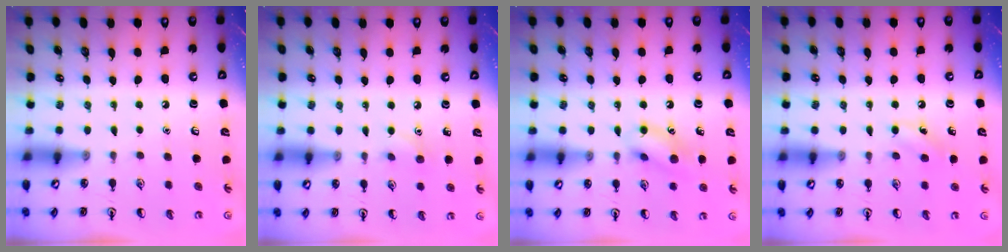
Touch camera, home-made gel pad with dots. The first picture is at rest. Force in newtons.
{"total": 5.5, "press": 5.2, "slide": 1.7}
{"total": 10.6, "press": 10.5, "slide": 1.1}
{"total": 5.8, "press": 5.5, "slide": 1.9}